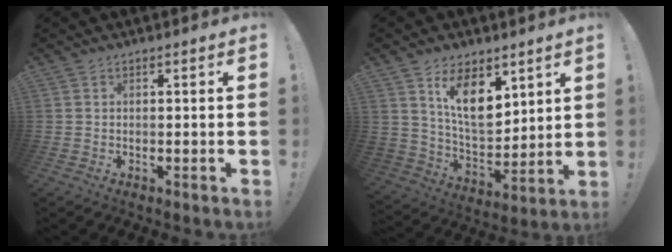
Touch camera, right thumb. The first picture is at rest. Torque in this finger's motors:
{"motor_torque": [-0.52, 1.65, 1.34, 0.72, 0.33]}